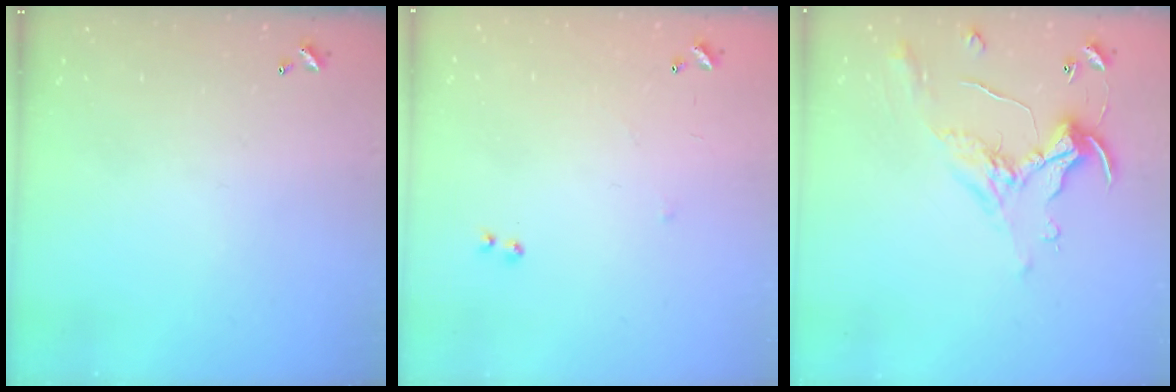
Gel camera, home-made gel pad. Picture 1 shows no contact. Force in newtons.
{"total": 6.5, "press": 6.5, "slide": 0.8}
{"total": 1.1, "press": 0.8, "slide": 0.8}